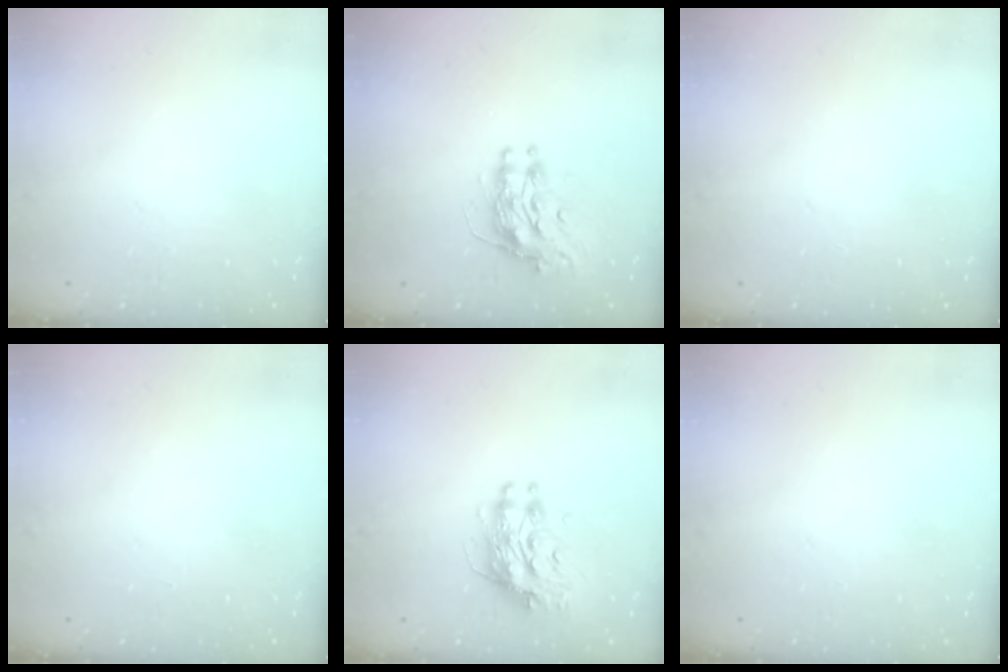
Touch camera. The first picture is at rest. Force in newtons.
{"total": 9.6, "press": 9.6, "slide": 0.3}
{"total": 0.0}
{"total": 0.0}
{"total": 10.3, "press": 10.2, "slide": 1.0}
{"total": 0.0}